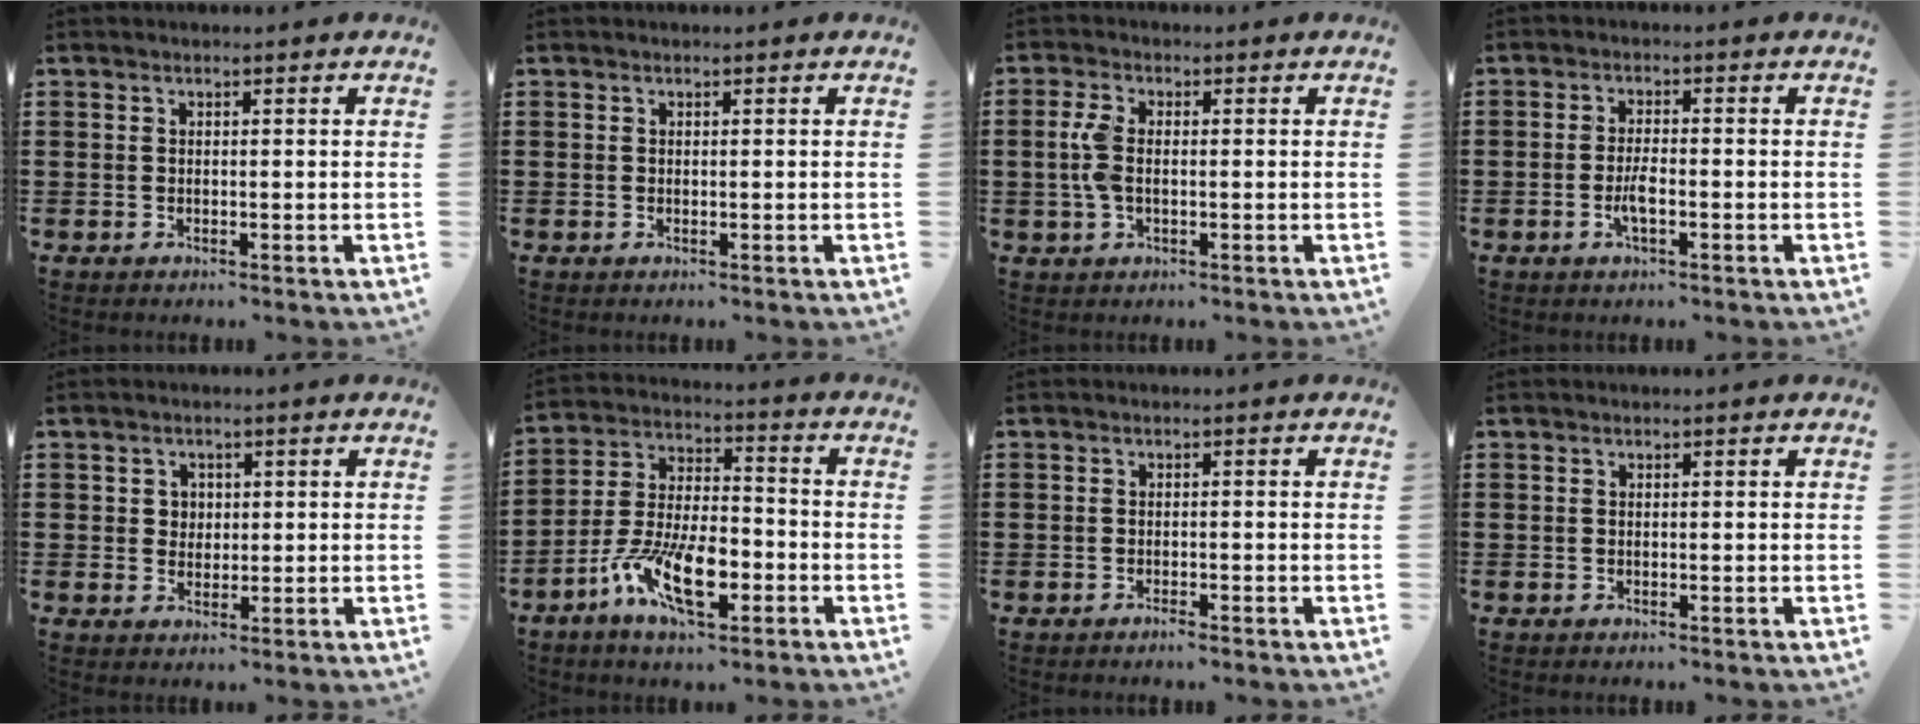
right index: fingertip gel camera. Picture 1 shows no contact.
{"total": 0.0}
{"total": 4.3, "force": [-0.2, 2.0, 3.8], "torque": [-0.099, -0.005, -0.012]}
{"total": 3.1, "force": [-1.3, 0.7, 2.7], "torque": [-0.062, -0.003, -0.028]}
{"total": 2.1, "force": [0.5, 2.0, 0.6], "torque": [-0.020, 0.011, 0.007]}
{"total": 11.6, "force": [-5.7, 4.7, 8.9], "torque": [-0.193, 0.004, -0.107]}
{"total": 1.0, "force": [-0.9, 0.1, 0.5], "torque": [-0.012, -0.003, -0.017]}
{"total": 0.0}